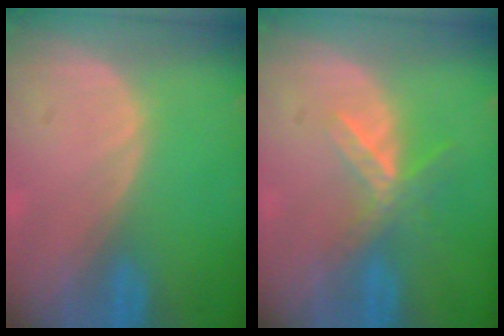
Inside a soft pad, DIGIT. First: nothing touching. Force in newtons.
{"total": 5.6, "press": 4.9, "slide": 2.7}